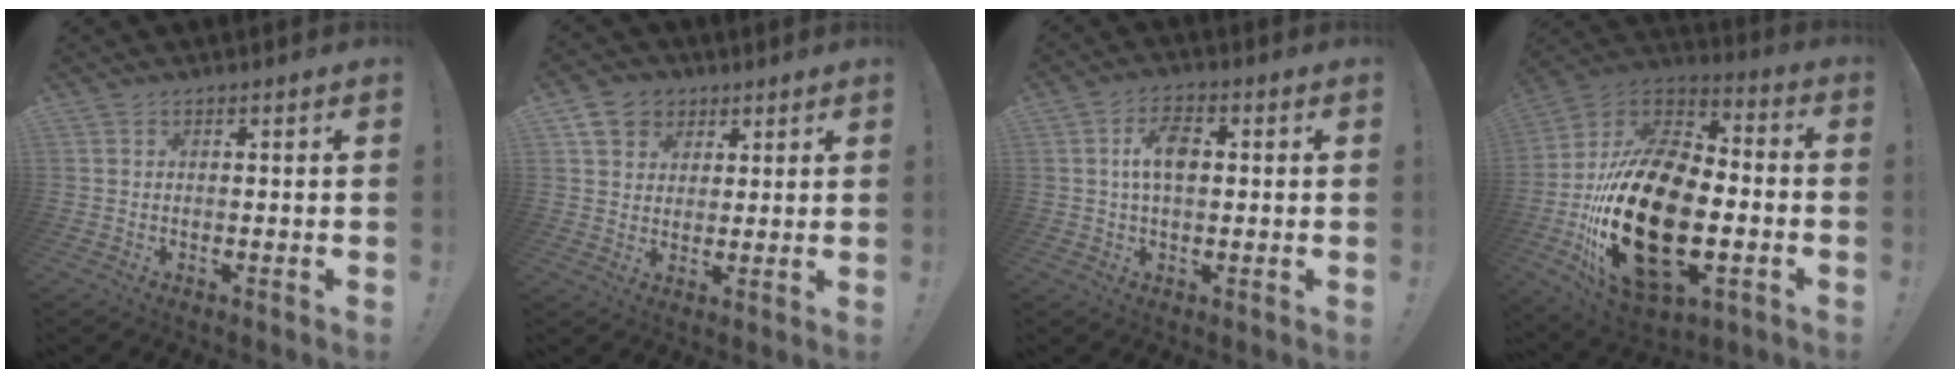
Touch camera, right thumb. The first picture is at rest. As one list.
[{"total": 8.7, "force": [4.3, 7.1, 2.7], "torque": [-0.036, -0.017, 0.086]}, {"total": 7.6, "force": [1.0, 4.1, 6.3], "torque": [-0.103, 0.005, 0.014]}, {"total": 31.4, "force": [-7.7, 17.9, 24.6], "torque": [-0.488, 0.029, -0.120]}]